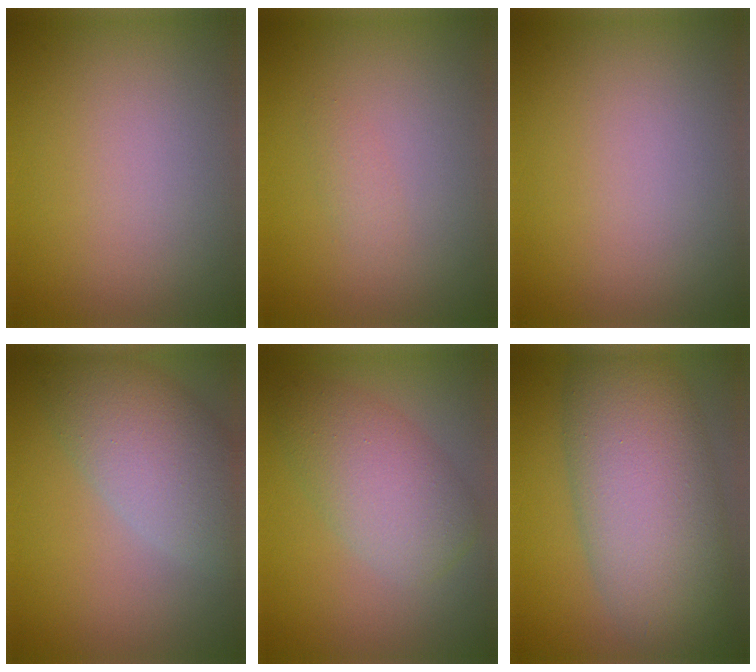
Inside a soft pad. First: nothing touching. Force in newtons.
{"total": 0.9, "press": 0.9, "slide": 0.0}
{"total": 0.0}
{"total": 6.2, "press": 6.1, "slide": 0.7}
{"total": 5.1, "press": 5.1, "slide": 0.1}
{"total": 9.9, "press": 9.9, "slide": 0.4}